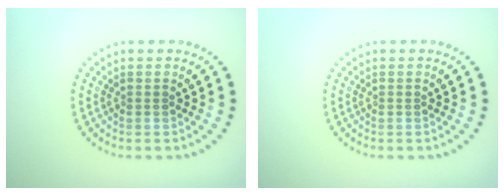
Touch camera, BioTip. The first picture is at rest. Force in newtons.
{"total": 0.0}